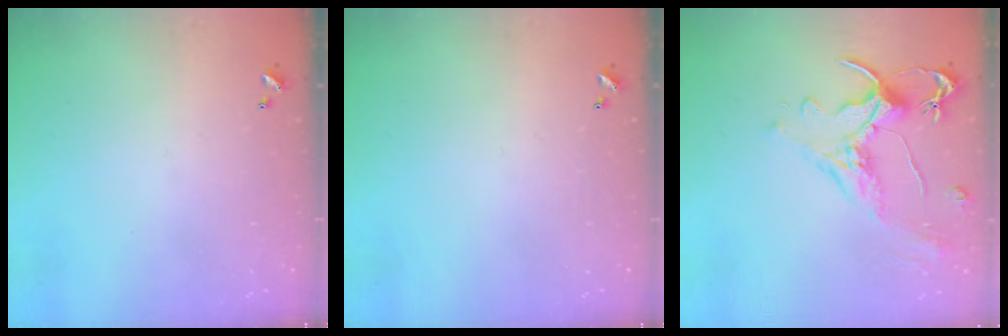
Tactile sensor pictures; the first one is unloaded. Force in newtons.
{"total": 0.0}
{"total": 1.6, "press": 1.1, "slide": 1.2}